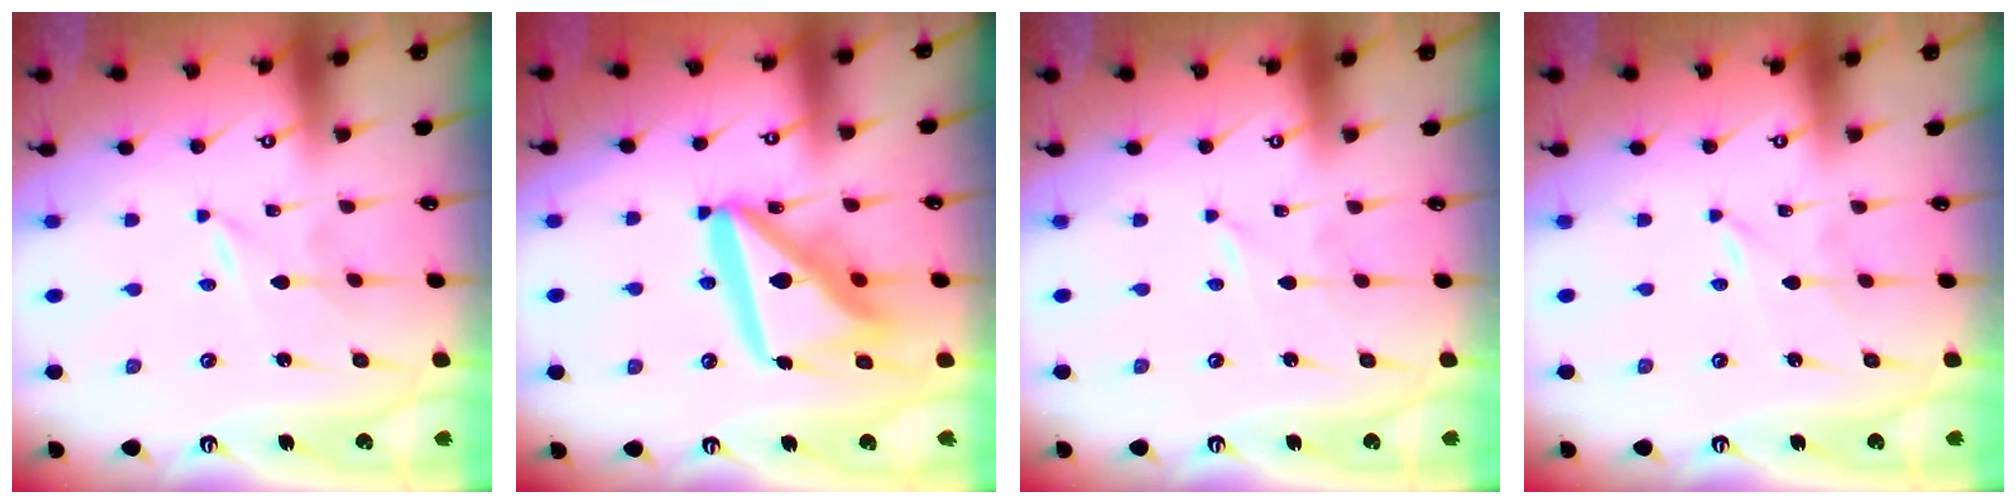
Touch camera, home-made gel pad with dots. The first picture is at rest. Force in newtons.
{"total": 20.3, "press": 20.1, "slide": 2.4}
{"total": 0.0}
{"total": 0.0}